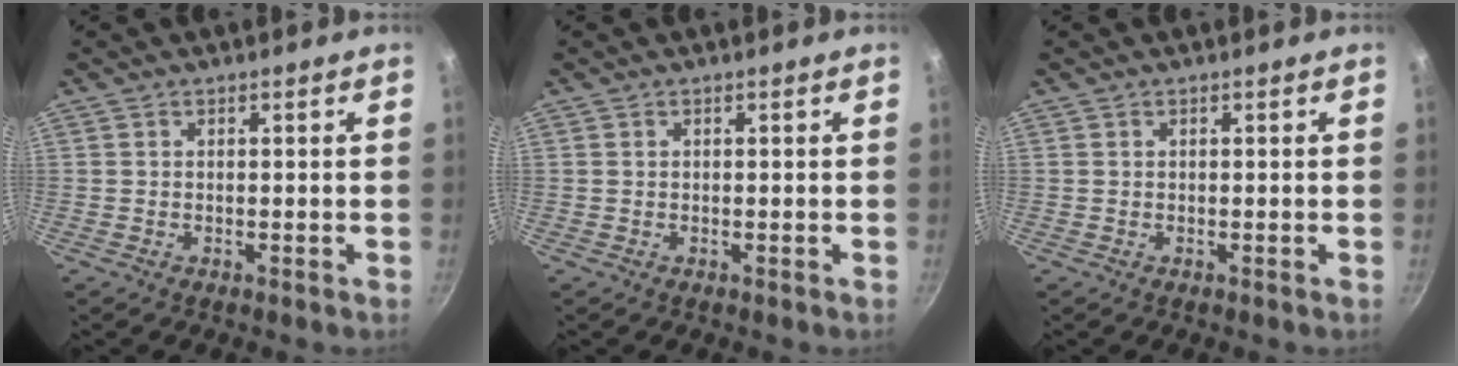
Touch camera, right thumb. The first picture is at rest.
{"total": 0.0}
{"total": 0.0}